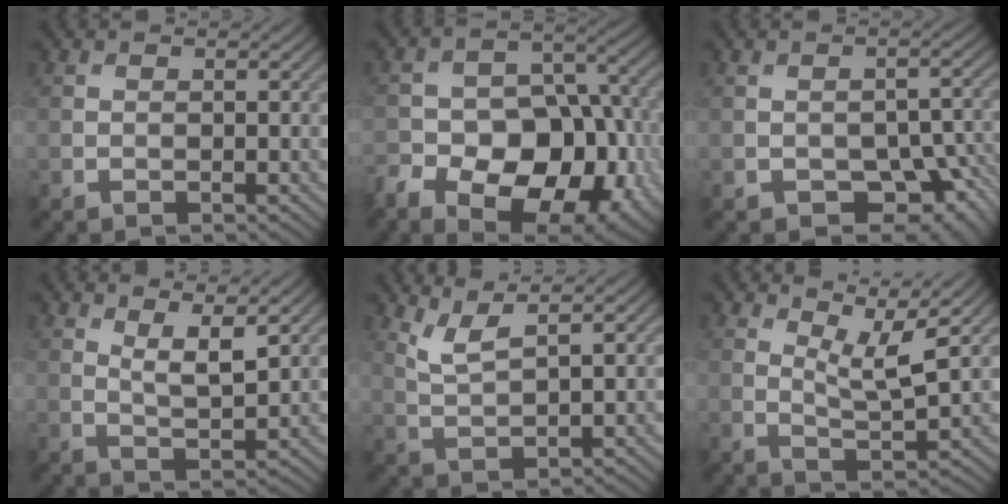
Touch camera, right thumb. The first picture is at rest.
{"total": 15.2, "force": [-6.7, 10.1, 9.2], "torque": [-0.157, -0.005, -0.101]}
{"total": 8.4, "force": [-4.1, 4.9, 5.5], "torque": [-0.078, -0.009, -0.048]}
{"total": 4.1, "force": [2.3, 1.0, 3.2], "torque": [-0.072, -0.009, 0.045]}
{"total": 3.8, "force": [2.6, 0.7, 2.7], "torque": [-0.063, 0.001, 0.064]}
{"total": 5.9, "force": [3.9, 1.0, 4.3], "torque": [-0.085, -0.008, 0.076]}